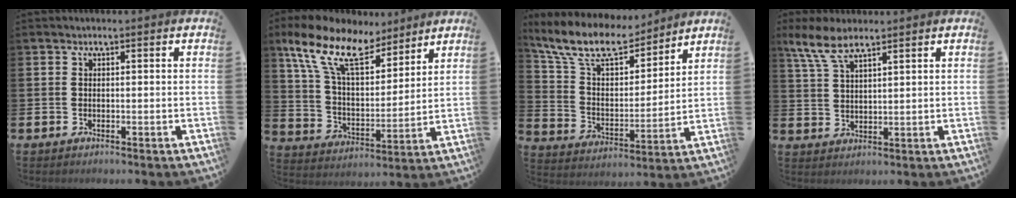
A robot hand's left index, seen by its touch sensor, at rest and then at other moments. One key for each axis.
{"total": 12.9, "fx": 10.2, "fy": 4.8, "fz": 6.2, "tx": -0.156, "ty": -0.049, "tz": 0.182}
{"total": 10.6, "fx": 9.3, "fy": 3.6, "fz": 3.7, "tx": -0.116, "ty": -0.060, "tz": 0.166}
{"total": 5.8, "fx": 4.7, "fy": 1.5, "fz": 3.0, "tx": -0.071, "ty": -0.013, "tz": 0.085}